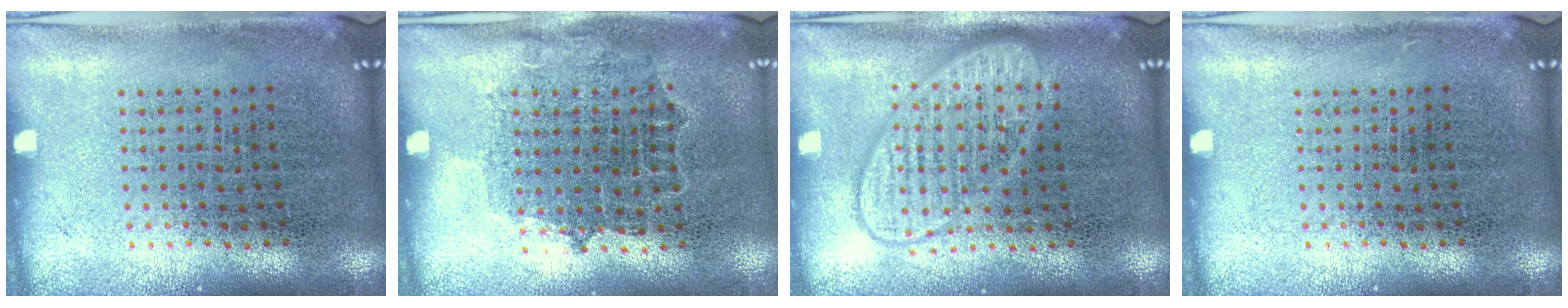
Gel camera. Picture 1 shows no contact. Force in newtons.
{"total": 0.8, "press": 0.7, "slide": 0.4}
{"total": 2.9, "press": 2.8, "slide": 0.4}
{"total": 0.0}